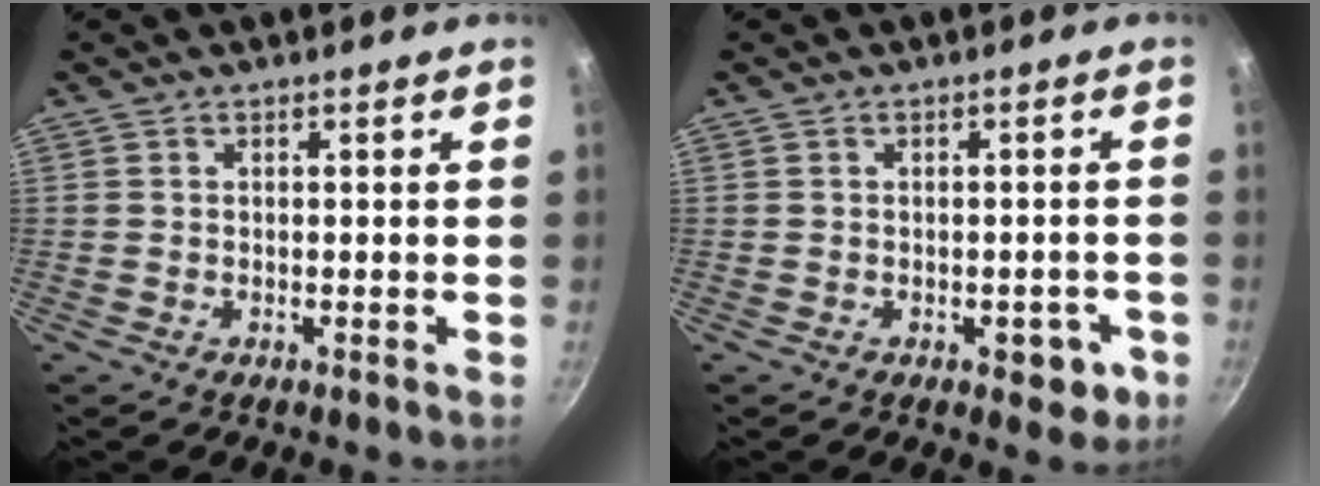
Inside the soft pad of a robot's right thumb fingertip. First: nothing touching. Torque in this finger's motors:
{"motor_torque": [0.05, -0.01, -0.24, 0.09, 0.00]}